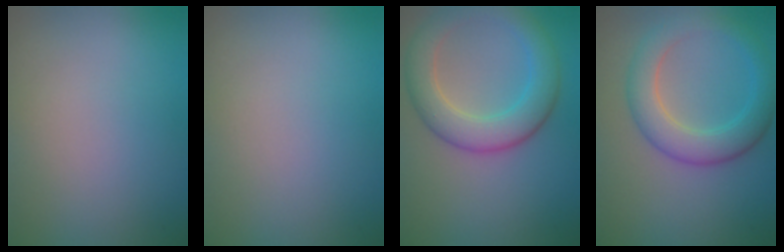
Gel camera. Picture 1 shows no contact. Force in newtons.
{"total": 0.0}
{"total": 5.6, "press": 5.6, "slide": 0.3}
{"total": 4.9, "press": 4.9, "slide": 0.1}